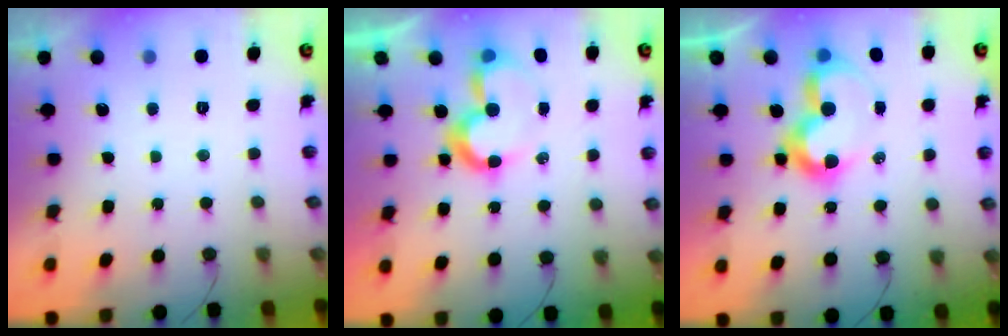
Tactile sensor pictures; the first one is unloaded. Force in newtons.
{"total": 8.7, "press": 8.2, "slide": 3.0}
{"total": 10.2, "press": 10.2, "slide": 1.0}